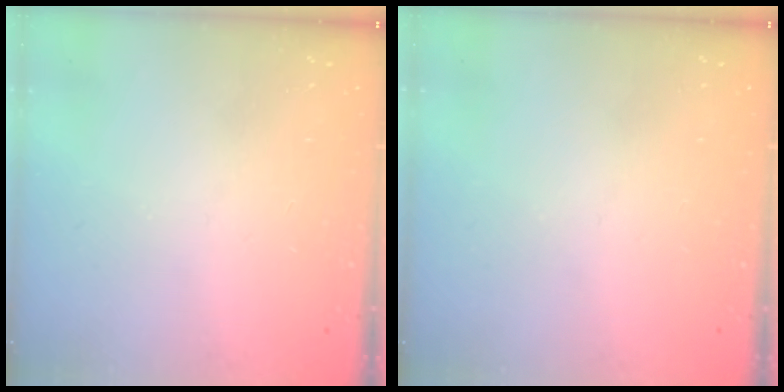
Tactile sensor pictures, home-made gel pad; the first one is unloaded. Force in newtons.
{"total": 0.0}